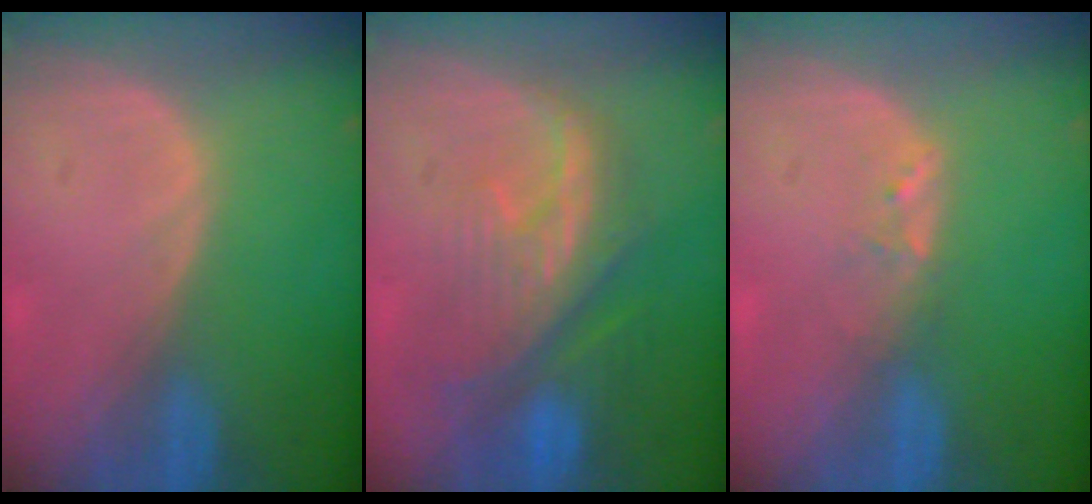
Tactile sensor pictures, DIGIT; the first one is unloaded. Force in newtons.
{"total": 10.1, "press": 8.9, "slide": 4.7}
{"total": 1.6, "press": 1.5, "slide": 0.3}